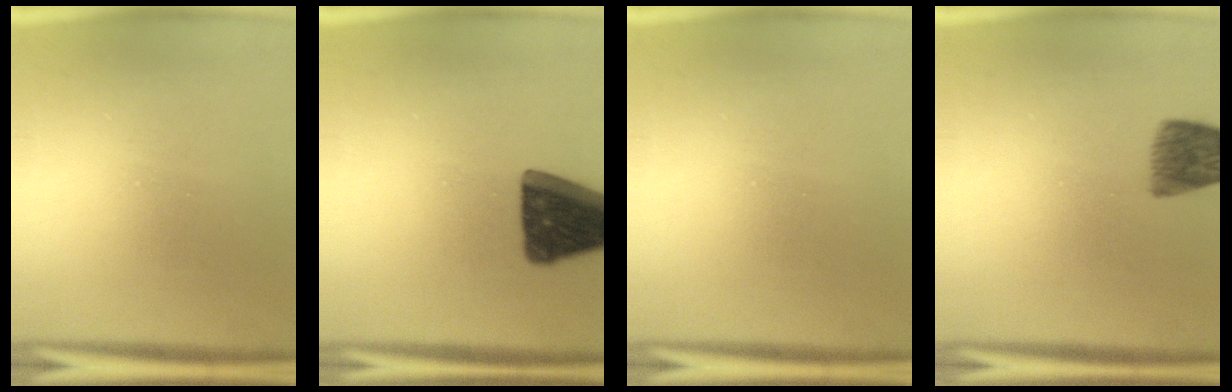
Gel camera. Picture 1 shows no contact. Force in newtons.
{"total": 16.9}
{"total": 0.0}
{"total": 6.5}